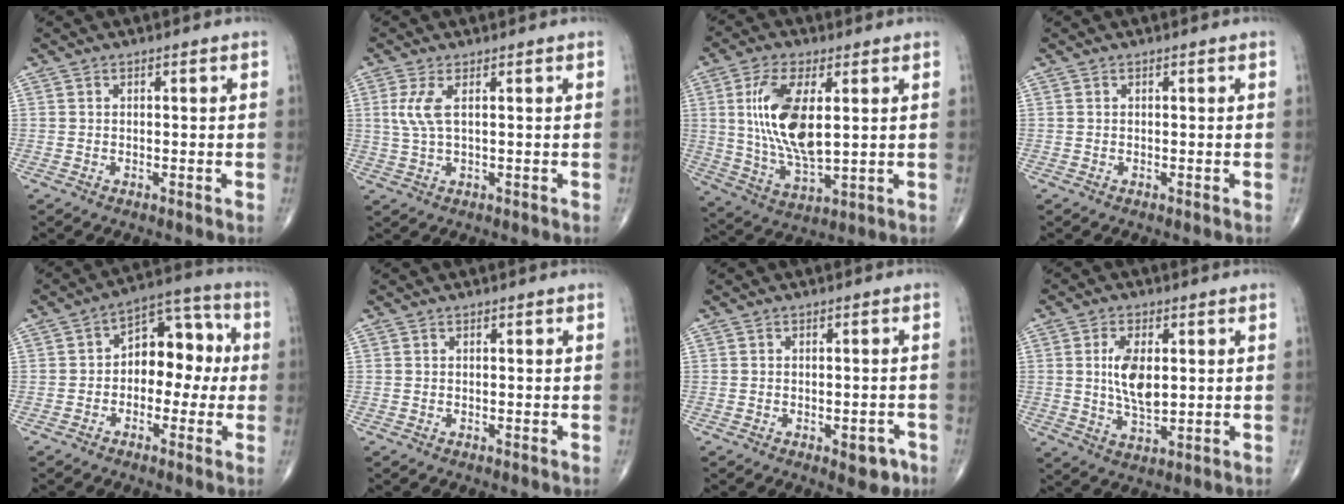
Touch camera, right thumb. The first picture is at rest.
{"total": 4.0, "force": [1.0, 1.1, 3.7], "torque": [-0.103, 0.002, 0.027]}
{"total": 14.7, "force": [2.8, 6.2, 13.1], "torque": [-0.258, -0.022, 0.061]}
{"total": 0.0}
{"total": 11.3, "force": [-0.2, 7.5, 8.4], "torque": [-0.076, 0.042, -0.018]}
{"total": 0.0}
{"total": 4.1, "force": [-2.0, 2.1, 2.9], "torque": [-0.017, 0.008, -0.021]}
{"total": 8.3, "force": [1.2, 4.1, 7.1], "torque": [-0.128, -0.012, 0.025]}